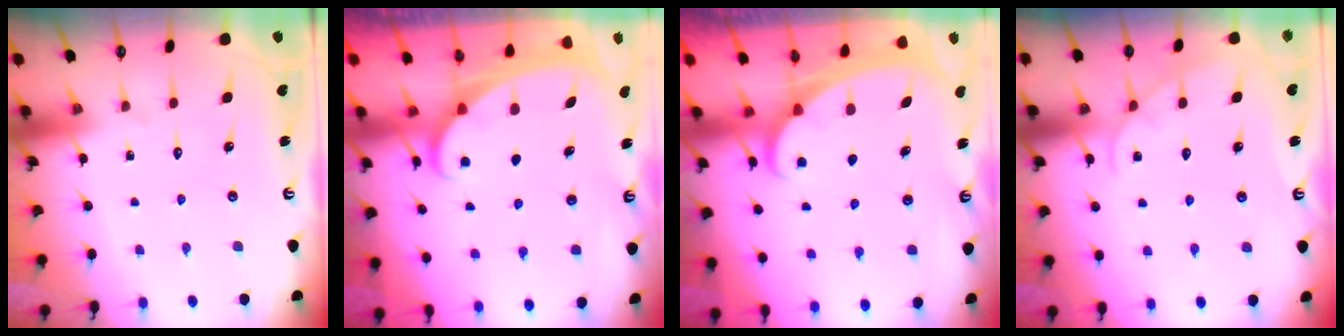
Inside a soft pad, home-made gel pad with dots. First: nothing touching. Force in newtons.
{"total": 2.3, "press": 2.3, "slide": 0.3}
{"total": 1.9, "press": 1.9, "slide": 0.1}
{"total": 3.5, "press": 3.5, "slide": 0.4}